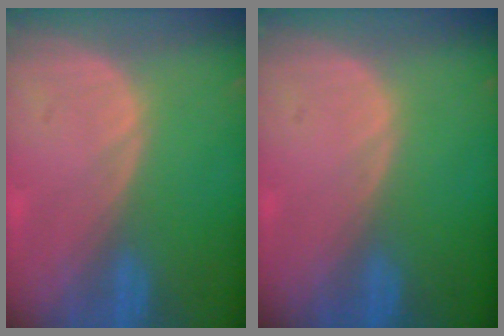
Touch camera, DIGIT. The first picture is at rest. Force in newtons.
{"total": 0.0}